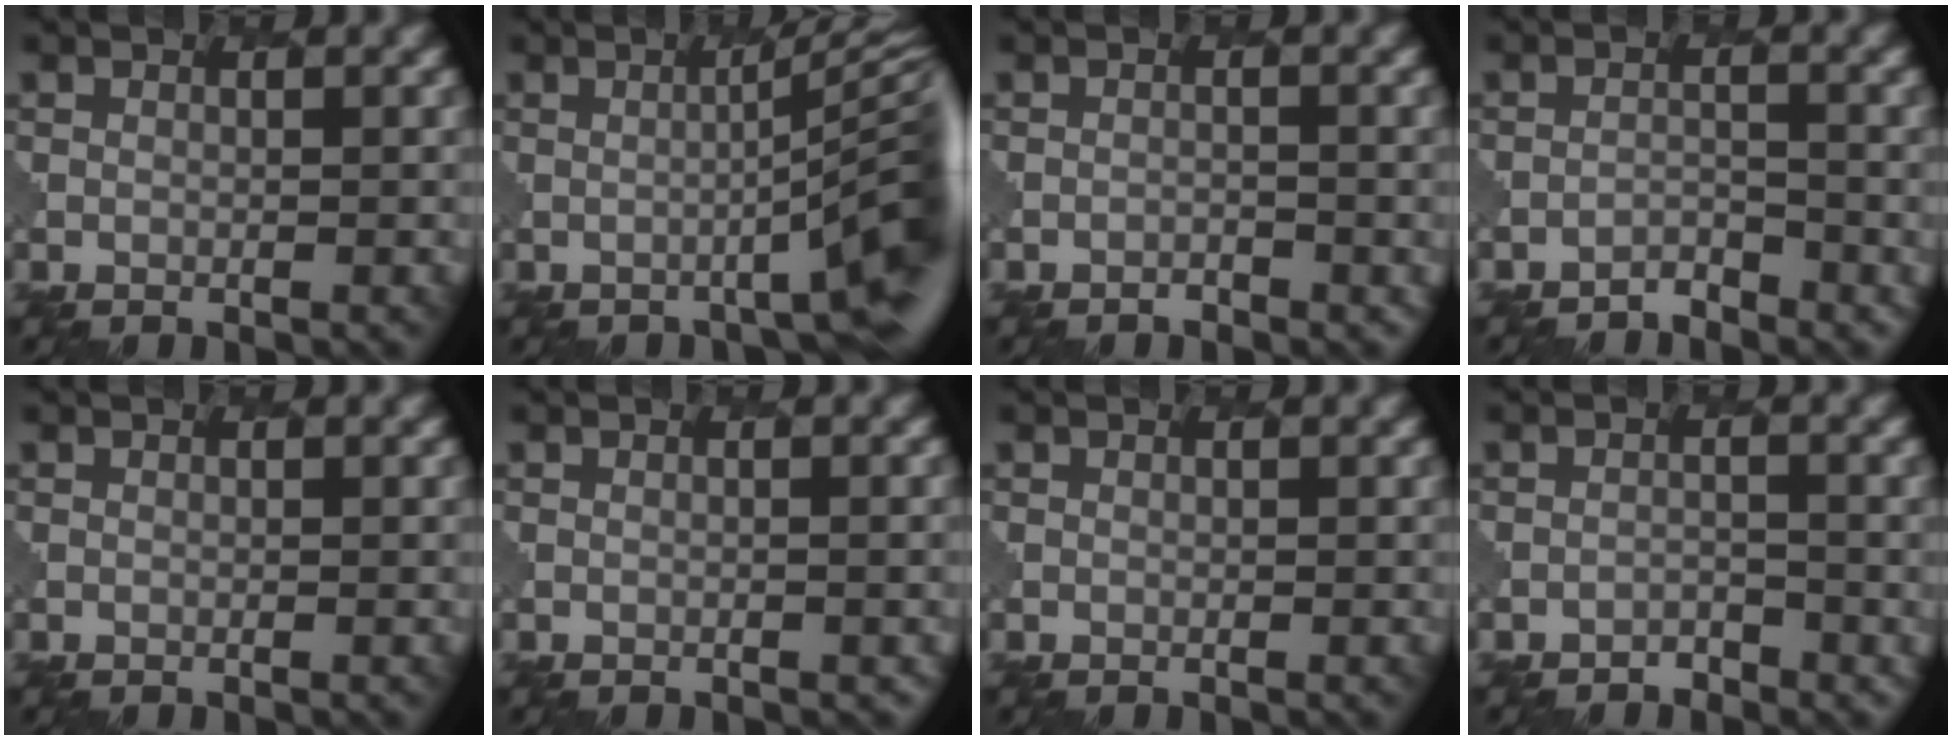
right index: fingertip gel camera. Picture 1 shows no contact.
{"total": 7.5, "force": [-2.0, 0.9, 7.2], "torque": [-0.087, 0.016, -0.031]}
{"total": 1.0, "force": [-0.2, -0.3, -1.0], "torque": [0.006, 0.000, -0.006]}
{"total": 1.4, "force": [-1.0, -0.1, -1.0], "torque": [0.007, 0.003, -0.021]}
{"total": 0.0}
{"total": 0.0}
{"total": 0.0}
{"total": 1.2, "force": [-0.5, 0.0, -1.1], "torque": [0.009, 0.001, -0.011]}